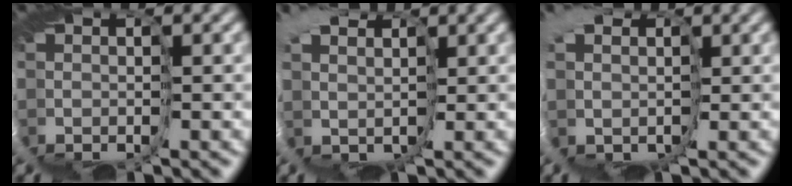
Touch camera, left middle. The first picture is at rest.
{"total": 3.9, "force": [2.6, 2.6, 1.3], "torque": [-0.035, -0.001, 0.030]}
{"total": 4.8, "force": [1.6, 3.9, 2.2], "torque": [-0.043, -0.014, 0.018]}